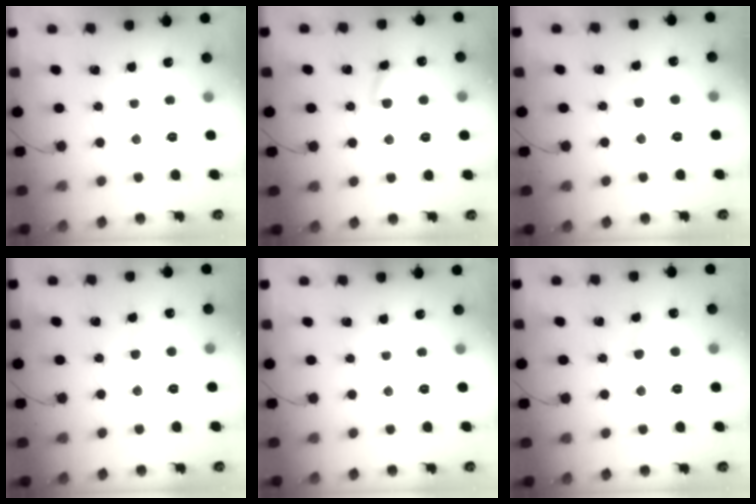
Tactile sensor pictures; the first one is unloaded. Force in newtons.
{"total": 5.7, "press": 5.6, "slide": 0.6}
{"total": 1.8, "press": 1.6, "slide": 0.8}
{"total": 1.8, "press": 1.6, "slide": 0.9}
{"total": 0.0}
{"total": 1.9, "press": 1.7, "slide": 0.8}